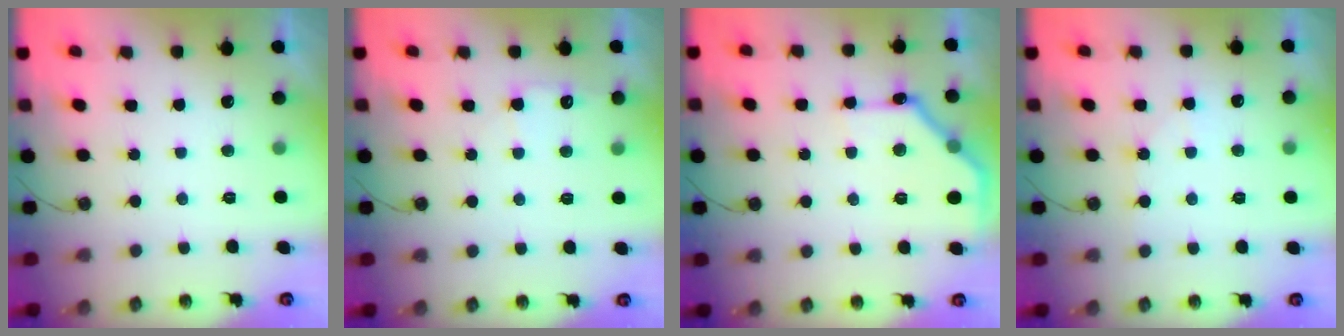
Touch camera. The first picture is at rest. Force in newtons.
{"total": 6.1, "press": 6.1, "slide": 0.7}
{"total": 14.7, "press": 14.7, "slide": 0.3}
{"total": 4.1, "press": 4.1, "slide": 0.5}